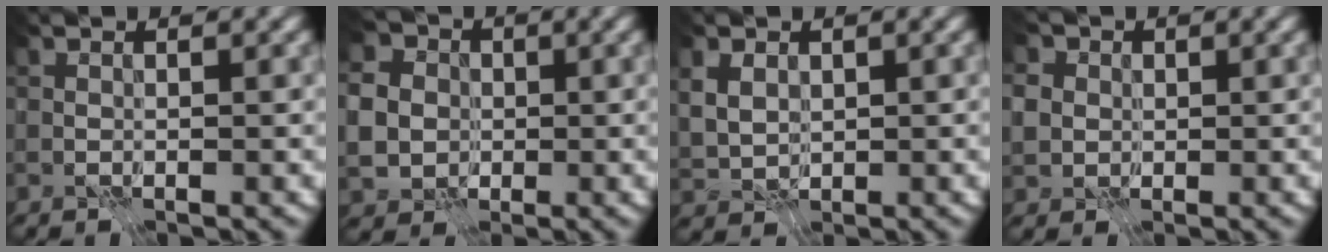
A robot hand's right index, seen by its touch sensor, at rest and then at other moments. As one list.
[{"total": 5.9, "force": [-0.2, 5.4, 2.5], "torque": [-0.058, 0.007, -0.018]}, {"total": 2.7, "force": [0.8, 2.0, 1.6], "torque": [-0.039, 0.001, 0.015]}, {"total": 4.4, "force": [1.1, 3.9, 1.8], "torque": [-0.043, 0.017, 0.008]}]